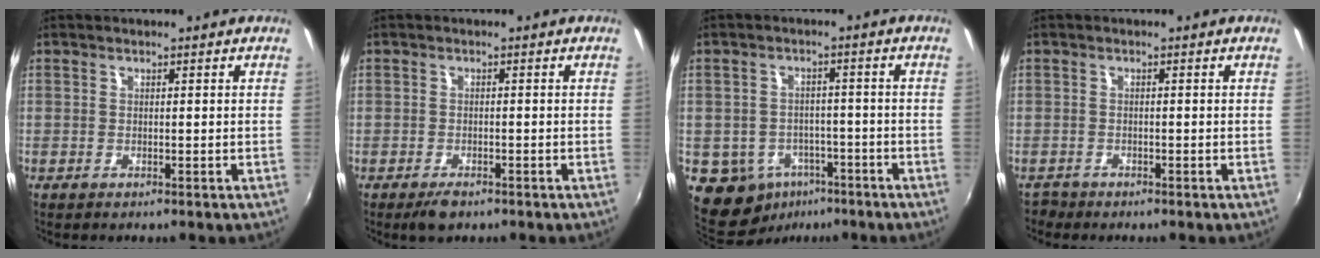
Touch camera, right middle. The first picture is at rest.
{"total": 2.7, "force": [-2.0, 1.2, 1.4], "torque": [-0.036, -0.005, -0.036]}
{"total": 8.9, "force": [-4.7, 7.0, 2.8], "torque": [-0.076, 0.009, -0.053]}
{"total": 1.8, "force": [-1.5, 0.9, -0.1], "torque": [-0.003, -0.001, -0.030]}